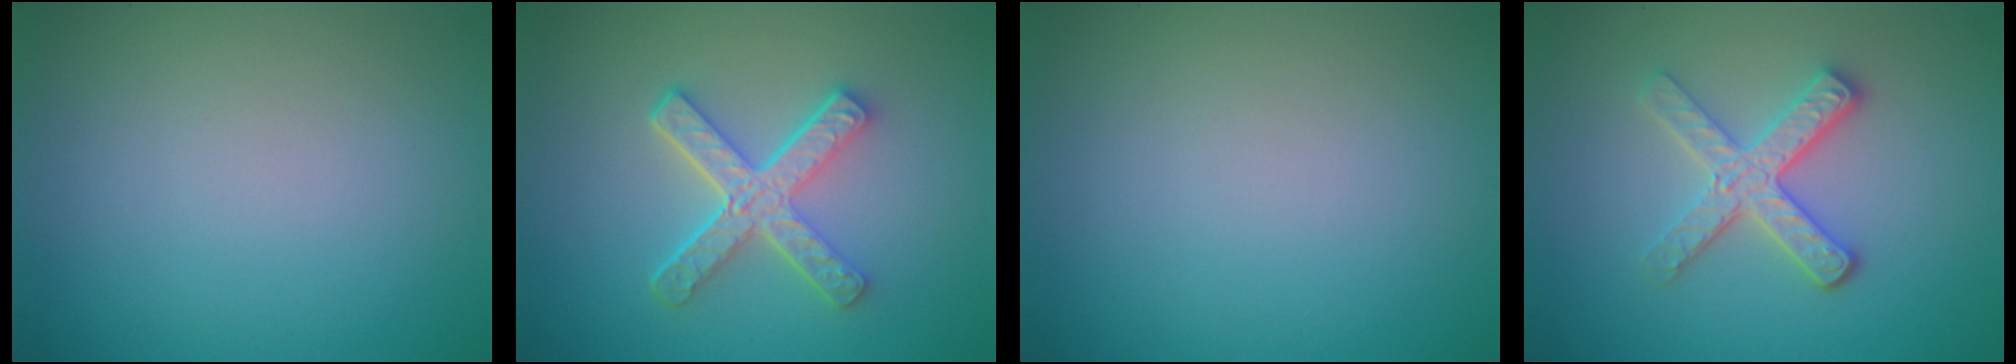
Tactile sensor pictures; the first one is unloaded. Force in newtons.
{"total": 5.1, "press": 3.7, "slide": 3.5}
{"total": 0.0}
{"total": 3.6, "press": 3.1, "slide": 1.9}